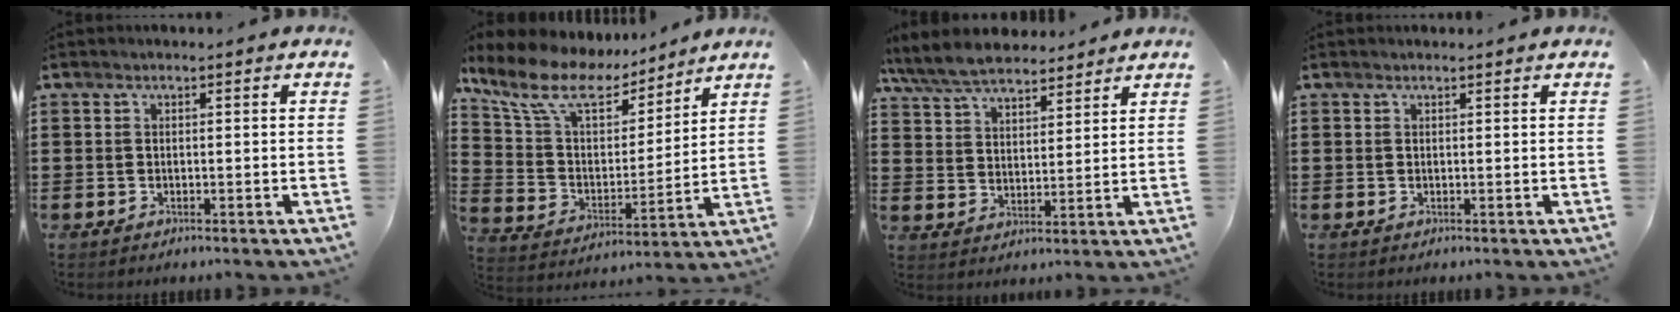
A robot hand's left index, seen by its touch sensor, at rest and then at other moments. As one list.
[{"total": 11.1, "force": [9.0, 4.0, 5.1], "torque": [-0.144, -0.044, 0.157]}, {"total": 7.5, "force": [6.8, 1.9, 2.6], "torque": [-0.075, -0.014, 0.126]}, {"total": 0.6, "force": [0.5, 0.0, 0.3], "torque": [-0.006, 0.000, 0.010]}]